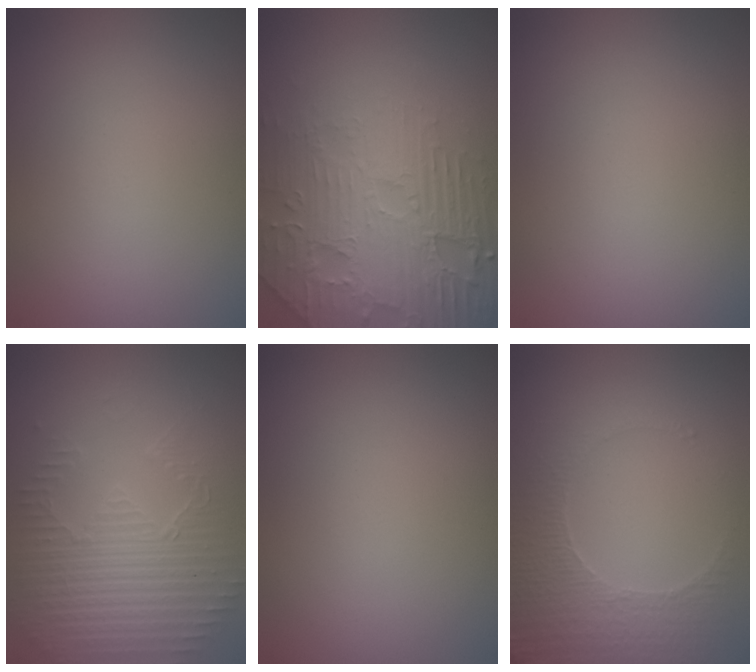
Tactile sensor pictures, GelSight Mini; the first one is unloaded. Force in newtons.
{"total": 6.8, "press": 5.6, "slide": 3.7}
{"total": 0.0}
{"total": 3.8, "press": 3.6, "slide": 1.2}
{"total": 0.0}
{"total": 4.7, "press": 3.6, "slide": 3.0}